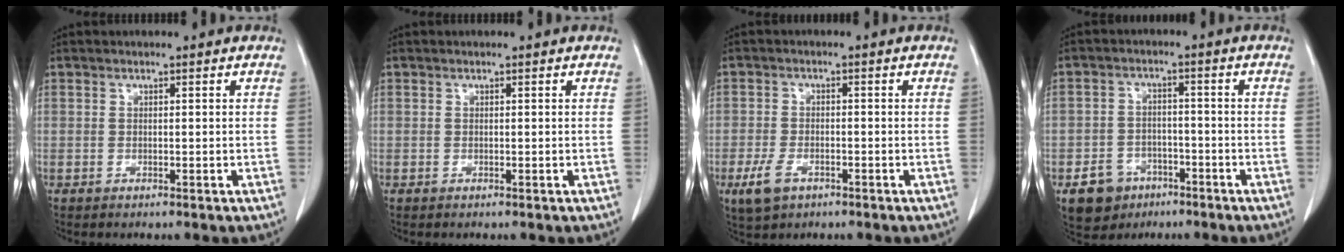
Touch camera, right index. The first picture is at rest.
{"total": 0.0}
{"total": 4.5, "force": [-2.4, 2.5, 3.0], "torque": [-0.067, -0.004, -0.039]}
{"total": 6.3, "force": [-3.5, 4.9, 1.6], "torque": [-0.031, 0.008, -0.050]}